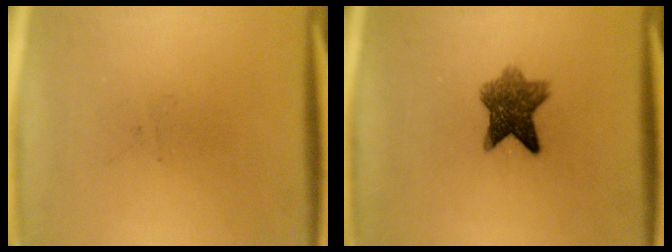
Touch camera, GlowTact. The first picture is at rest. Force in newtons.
{"total": 6.8}